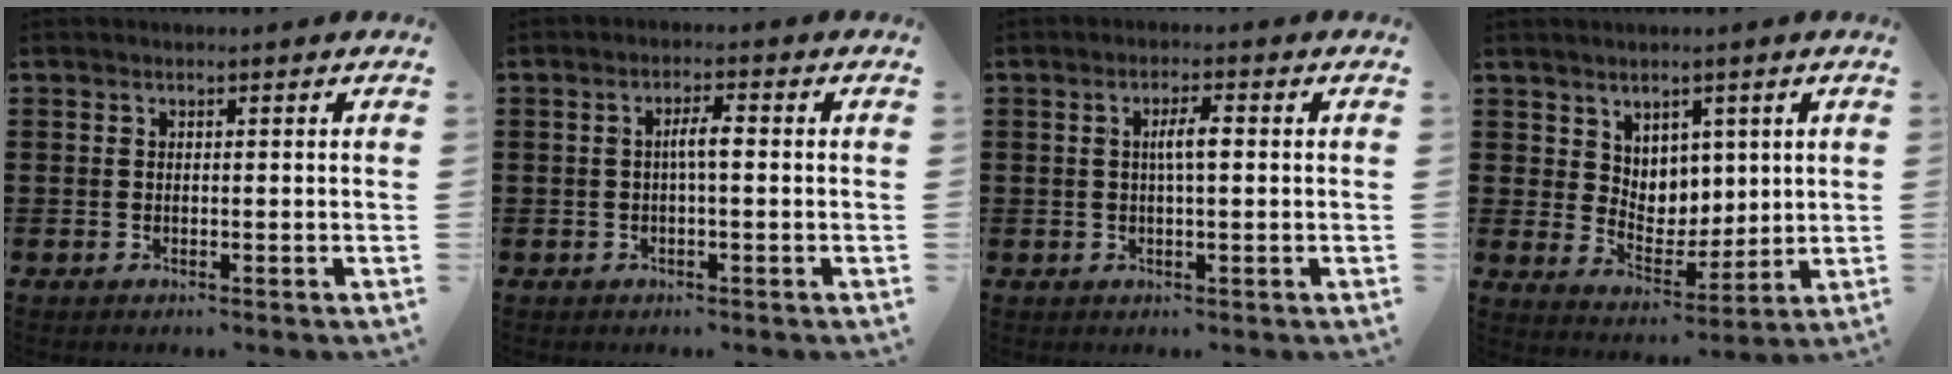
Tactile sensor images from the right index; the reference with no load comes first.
{"total": 2.9, "force": [-0.2, 0.6, 2.9], "torque": [-0.053, 0.003, -0.005]}
{"total": 3.4, "force": [0.4, 0.7, 3.3], "torque": [-0.063, 0.003, 0.004]}
{"total": 5.1, "force": [3.5, 3.8, 0.5], "torque": [-0.026, -0.012, 0.064]}